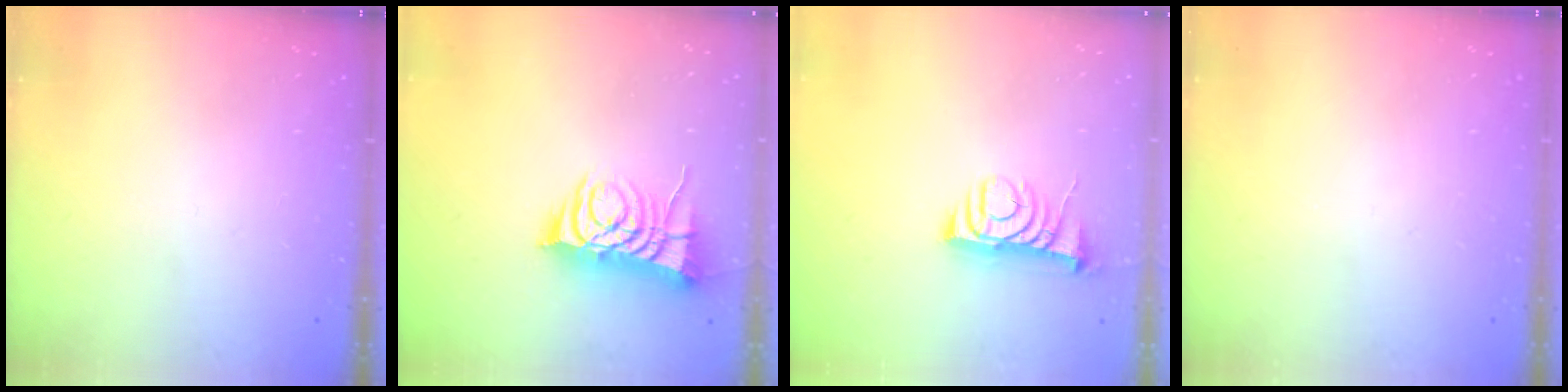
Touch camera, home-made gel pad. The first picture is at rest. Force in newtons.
{"total": 9.2, "press": 9.1, "slide": 1.1}
{"total": 8.2, "press": 8.2, "slide": 0.6}
{"total": 0.0}